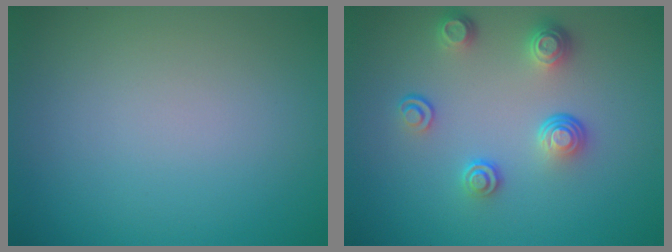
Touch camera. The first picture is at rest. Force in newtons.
{"total": 3.8, "press": 2.8, "slide": 2.5}